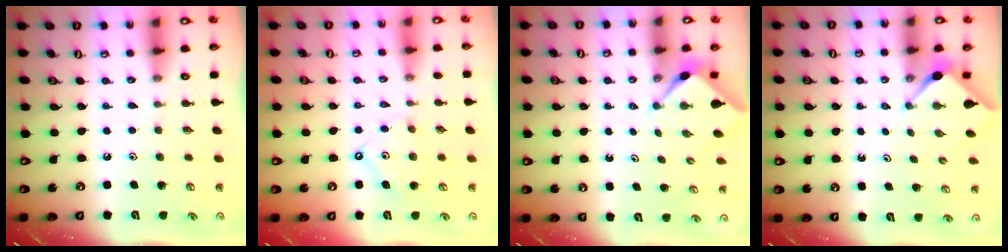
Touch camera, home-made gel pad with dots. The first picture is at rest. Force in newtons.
{"total": 7.2, "press": 7.2, "slide": 0.9}
{"total": 2.5, "press": 2.5, "slide": 0.3}
{"total": 3.0, "press": 3.0, "slide": 0.5}